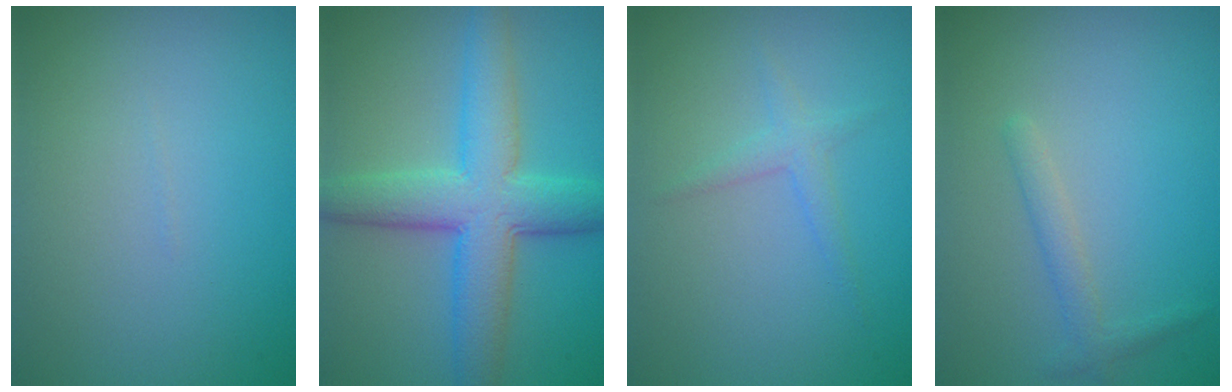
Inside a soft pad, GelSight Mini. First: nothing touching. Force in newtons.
{"total": 7.4, "press": 7.4, "slide": 0.1}
{"total": 1.4, "press": 1.4, "slide": 0.0}
{"total": 1.5, "press": 1.5, "slide": 0.1}